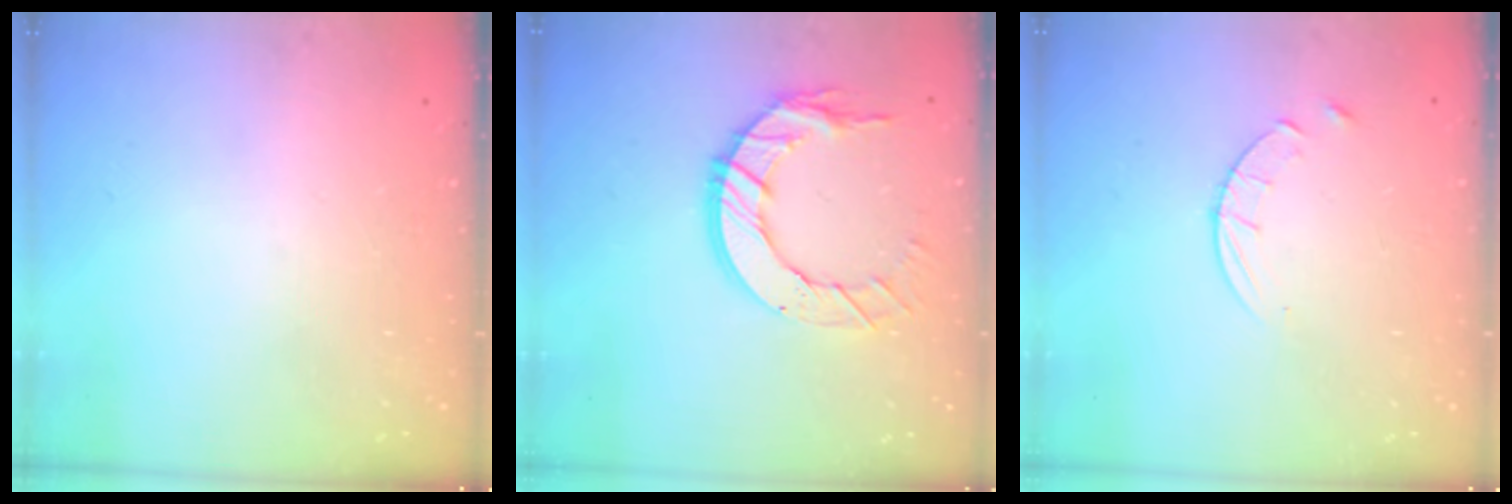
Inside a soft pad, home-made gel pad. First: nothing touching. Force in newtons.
{"total": 12.3, "press": 12.3, "slide": 1.2}
{"total": 5.6, "press": 5.5, "slide": 0.7}